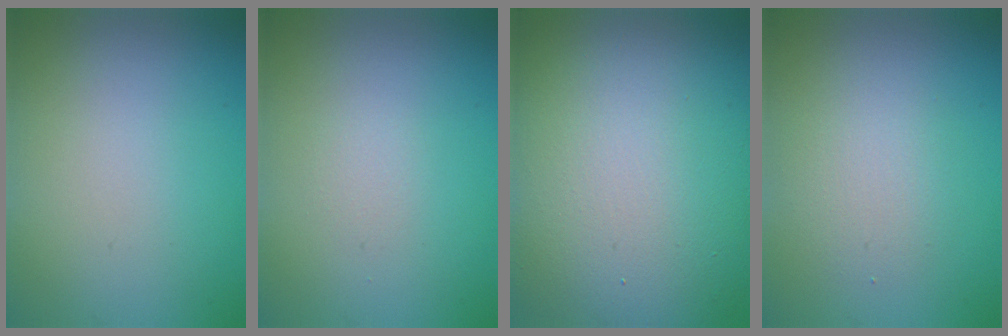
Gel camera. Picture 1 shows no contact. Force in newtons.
{"total": 0.6, "press": 0.6, "slide": 0.1}
{"total": 16.3, "press": 16.2, "slide": 1.2}
{"total": 2.3, "press": 2.3, "slide": 0.1}